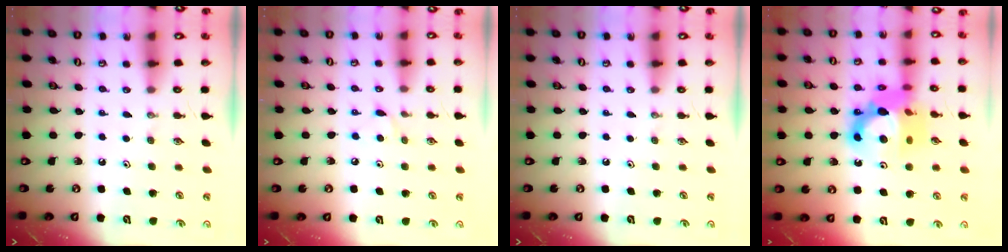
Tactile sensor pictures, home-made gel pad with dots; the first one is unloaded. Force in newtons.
{"total": 4.0, "press": 4.0, "slide": 0.5}
{"total": 0.0}
{"total": 14.1, "press": 14.1, "slide": 1.3}